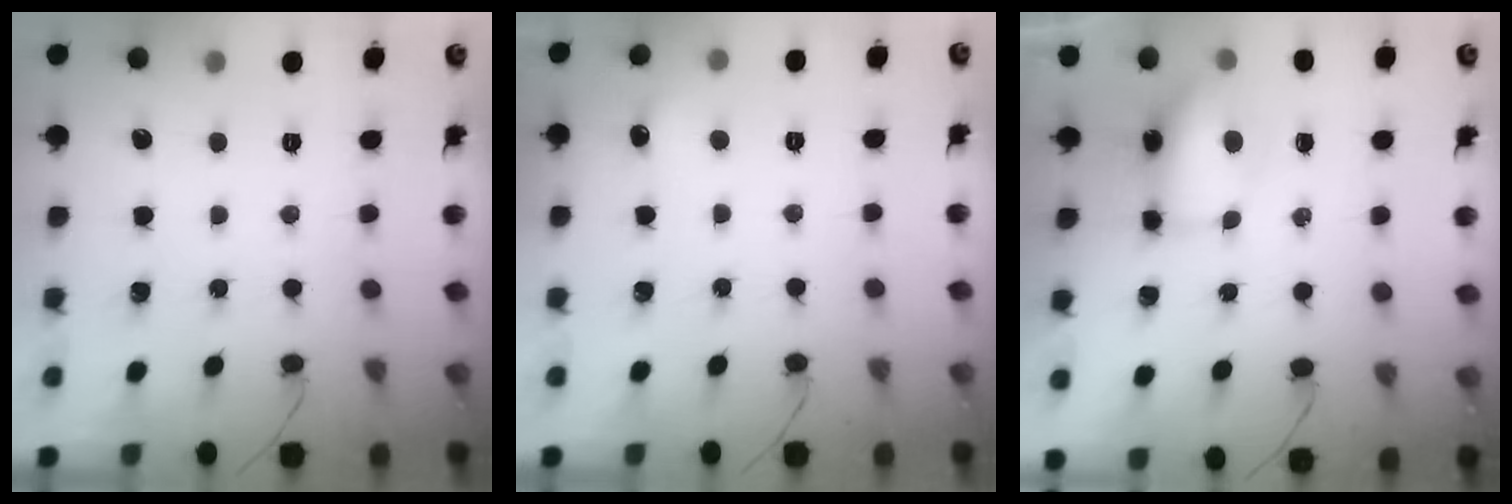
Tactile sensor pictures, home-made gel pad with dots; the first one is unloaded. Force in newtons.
{"total": 5.3, "press": 5.2, "slide": 1.2}
{"total": 8.2, "press": 7.5, "slide": 3.1}